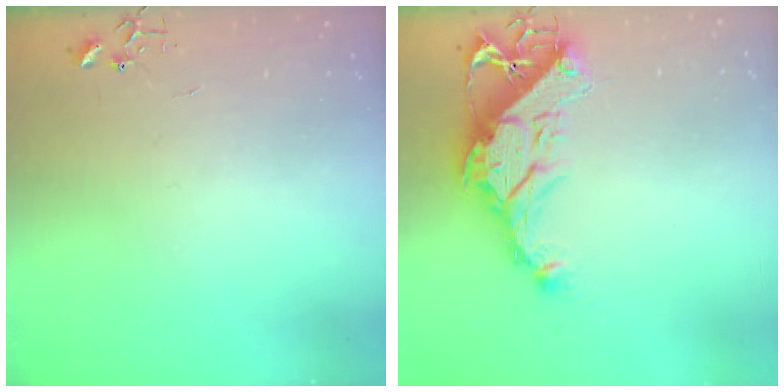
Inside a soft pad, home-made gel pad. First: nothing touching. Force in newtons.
{"total": 15.6, "press": 15.4, "slide": 2.1}